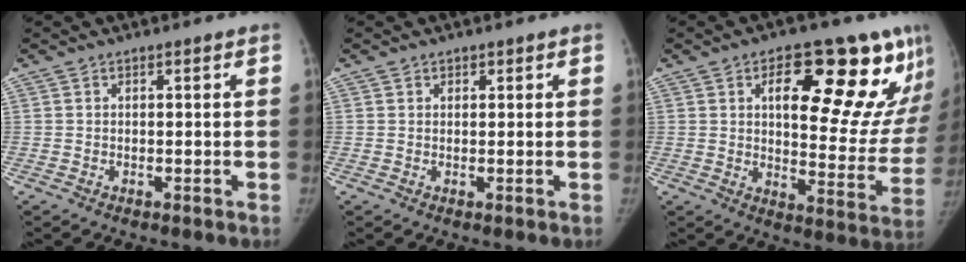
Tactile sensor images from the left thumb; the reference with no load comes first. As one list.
[{"total": 1.0, "force": [0.6, 0.9, 0.0], "torque": [0.015, -0.002, 0.004]}, {"total": 22.9, "force": [10.7, 9.4, 18.0], "torque": [-0.187, -0.033, 0.150]}]